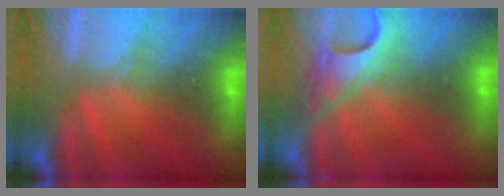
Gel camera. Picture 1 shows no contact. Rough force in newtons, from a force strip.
{"total": 4.8}